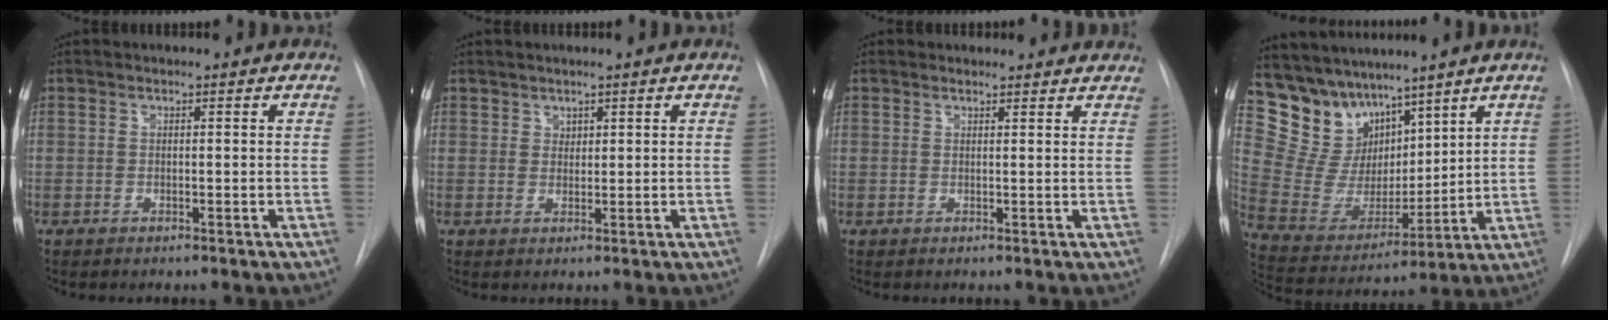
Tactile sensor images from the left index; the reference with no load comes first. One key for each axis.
{"total": 1.2, "fx": 0.9, "fy": 0.8, "fz": 0.2, "tx": 0.004, "ty": 0.001, "tz": 0.015}
{"total": 5.2, "fx": 5.0, "fy": 1.5, "fz": 0.2, "tx": 0.011, "ty": 0.007, "tz": 0.044}
{"total": 12.2, "fx": 9.9, "fy": 6.6, "fz": 2.8, "tx": -0.070, "ty": 0.027, "tz": 0.203}